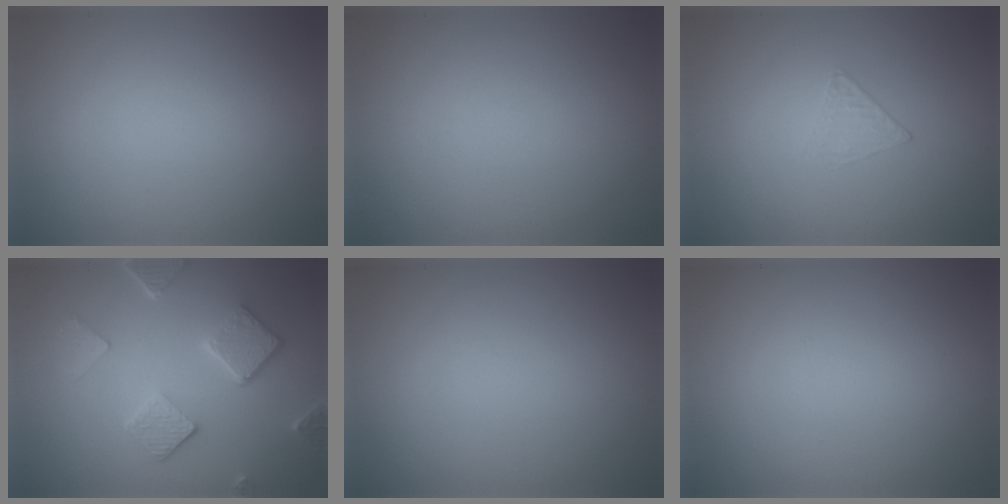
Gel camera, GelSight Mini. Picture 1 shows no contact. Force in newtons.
{"total": 0.0}
{"total": 1.0, "press": 0.3, "slide": 0.9}
{"total": 4.7, "press": 3.8, "slide": 2.8}
{"total": 0.0}
{"total": 0.0}